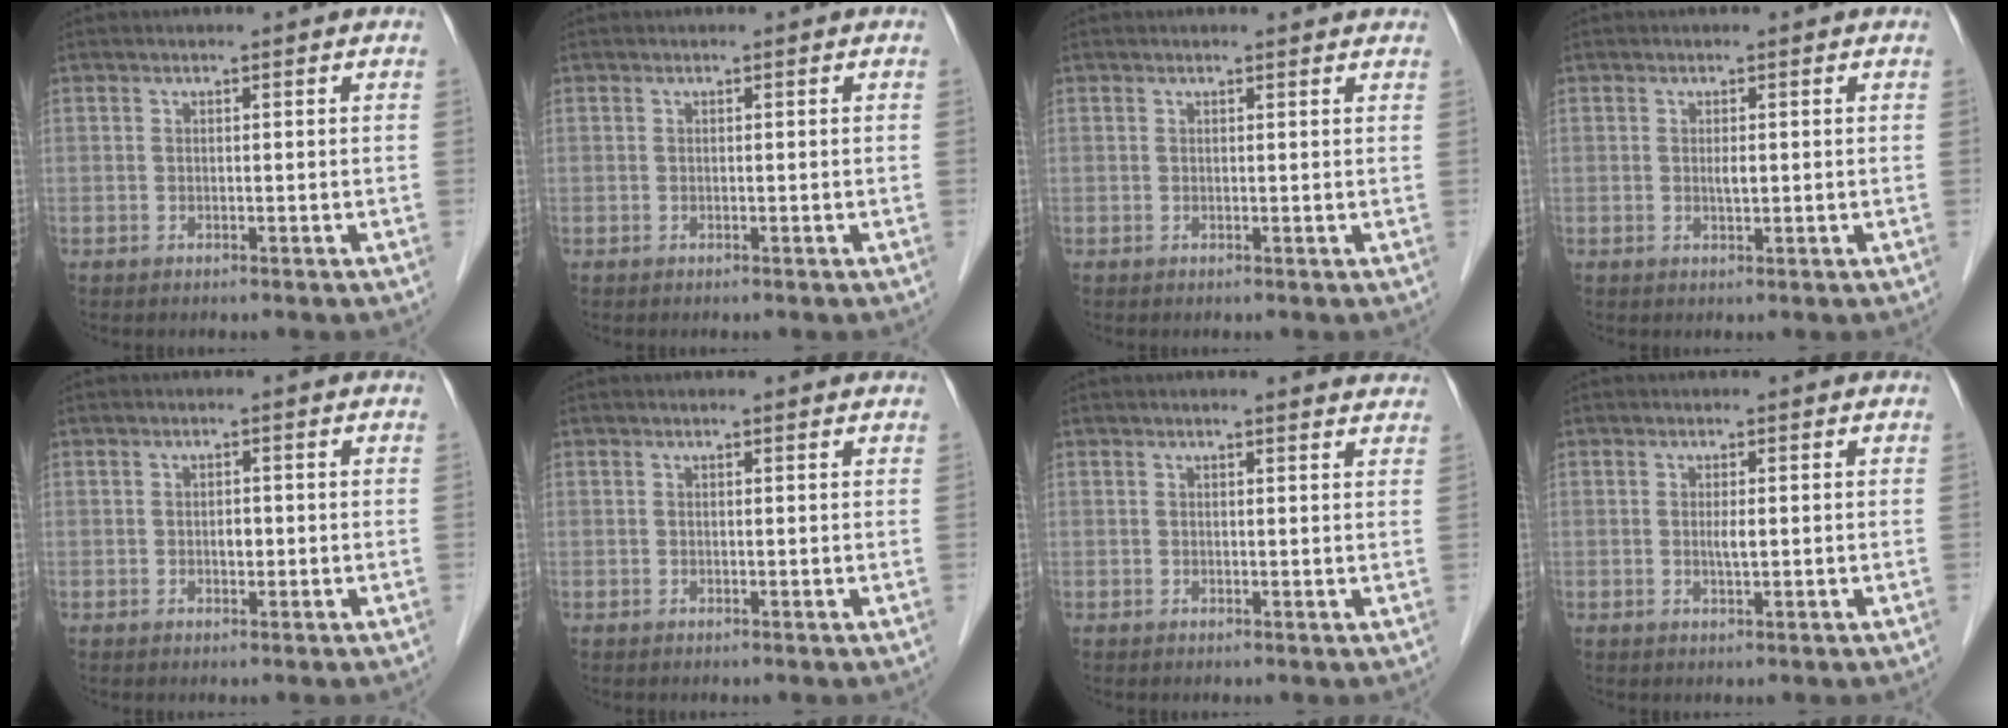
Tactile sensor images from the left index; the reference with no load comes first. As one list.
[{"total": 0.0}, {"total": 2.7, "force": [2.6, 0.4, 0.5], "torque": [-0.012, 0.005, 0.019]}, {"total": 1.1, "force": [0.2, 0.3, 1.1], "torque": [-0.020, -0.001, 0.003]}, {"total": 1.3, "force": [-0.2, 0.8, 1.0], "torque": [-0.017, 0.002, -0.002]}, {"total": 1.5, "force": [1.4, 0.2, 0.4], "torque": [-0.015, 0.008, 0.011]}, {"total": 5.0, "force": [4.7, 0.5, 1.5], "torque": [-0.014, 0.004, 0.034]}, {"total": 1.4, "force": [0.1, 0.2, 1.4], "torque": [-0.030, -0.001, 0.002]}]